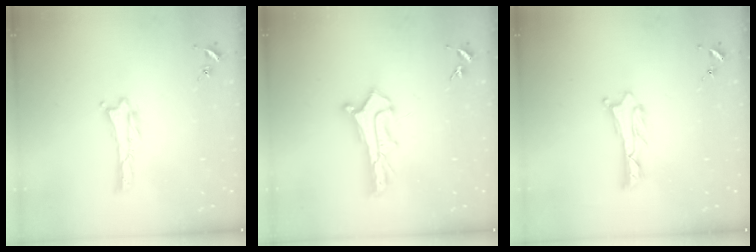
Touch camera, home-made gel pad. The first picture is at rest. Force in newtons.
{"total": 2.6, "press": 2.6, "slide": 0.2}
{"total": 1.2, "press": 1.2, "slide": 0.0}